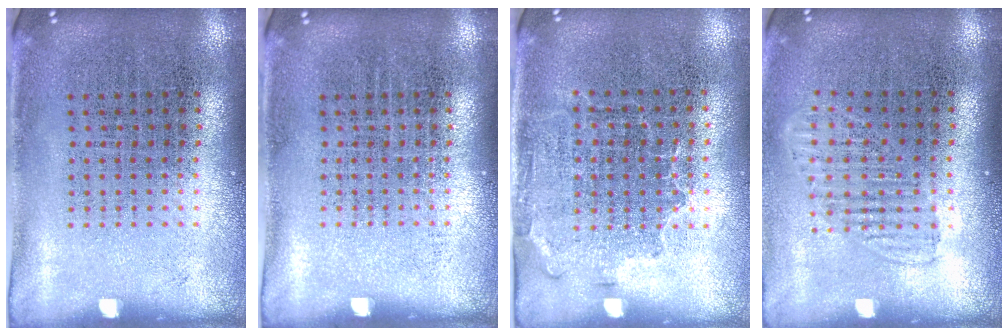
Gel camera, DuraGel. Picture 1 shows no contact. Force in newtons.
{"total": 0.0}
{"total": 1.4, "press": 1.1, "slide": 0.9}
{"total": 1.4, "press": 1.2, "slide": 0.7}